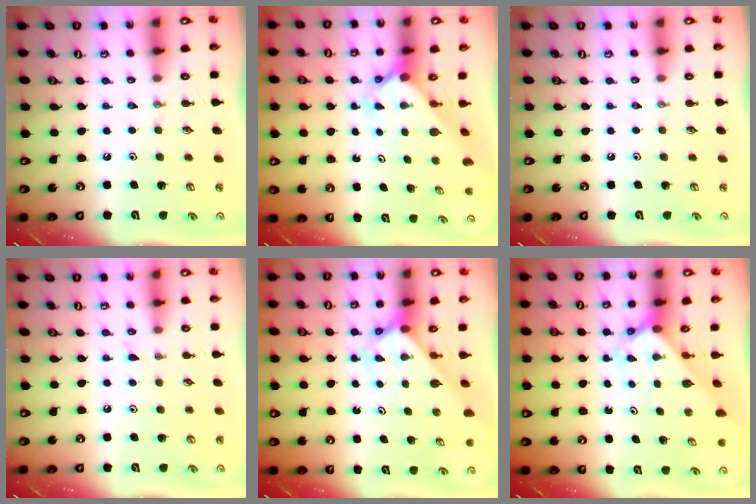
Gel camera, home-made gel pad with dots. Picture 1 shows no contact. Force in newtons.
{"total": 2.3, "press": 2.3, "slide": 0.2}
{"total": 0.0}
{"total": 5.3, "press": 5.3, "slide": 0.5}
{"total": 2.2, "press": 2.2, "slide": 0.2}
{"total": 2.2, "press": 2.2, "slide": 0.2}